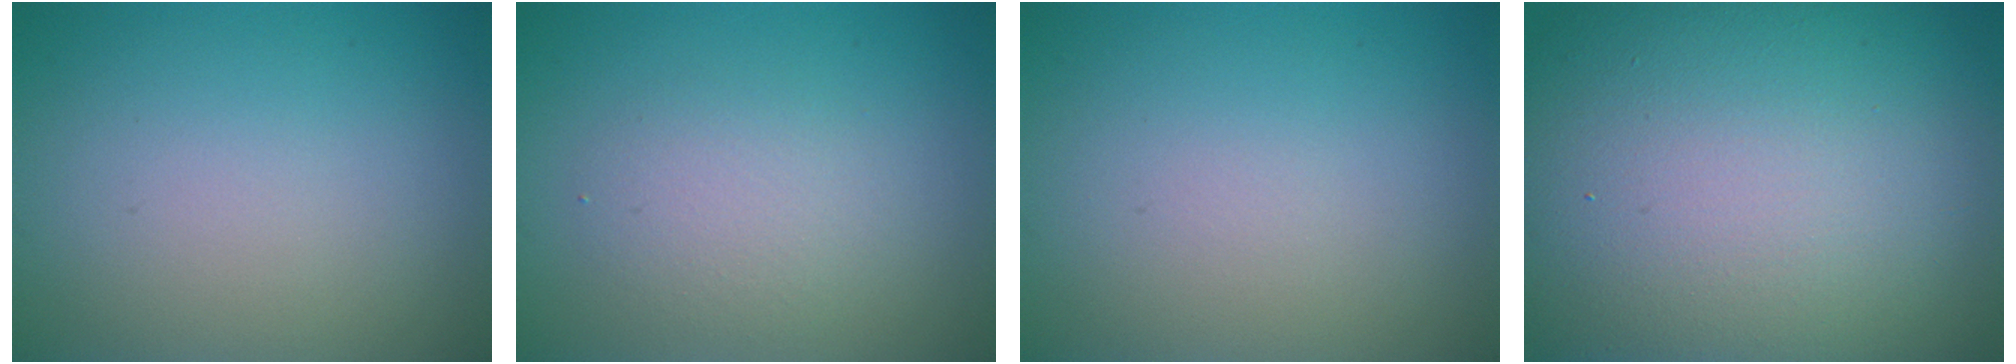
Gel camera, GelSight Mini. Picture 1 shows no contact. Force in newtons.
{"total": 2.5, "press": 2.5, "slide": 0.1}
{"total": 0.0}
{"total": 20.6, "press": 20.6, "slide": 1.0}